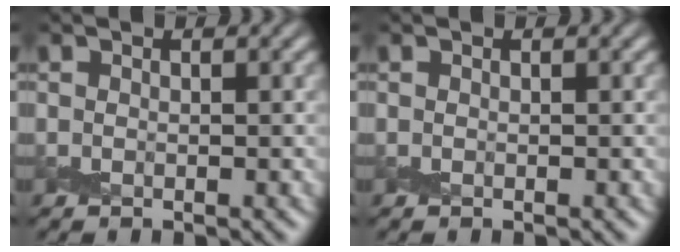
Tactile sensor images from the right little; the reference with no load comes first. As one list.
[{"total": 0.0}]